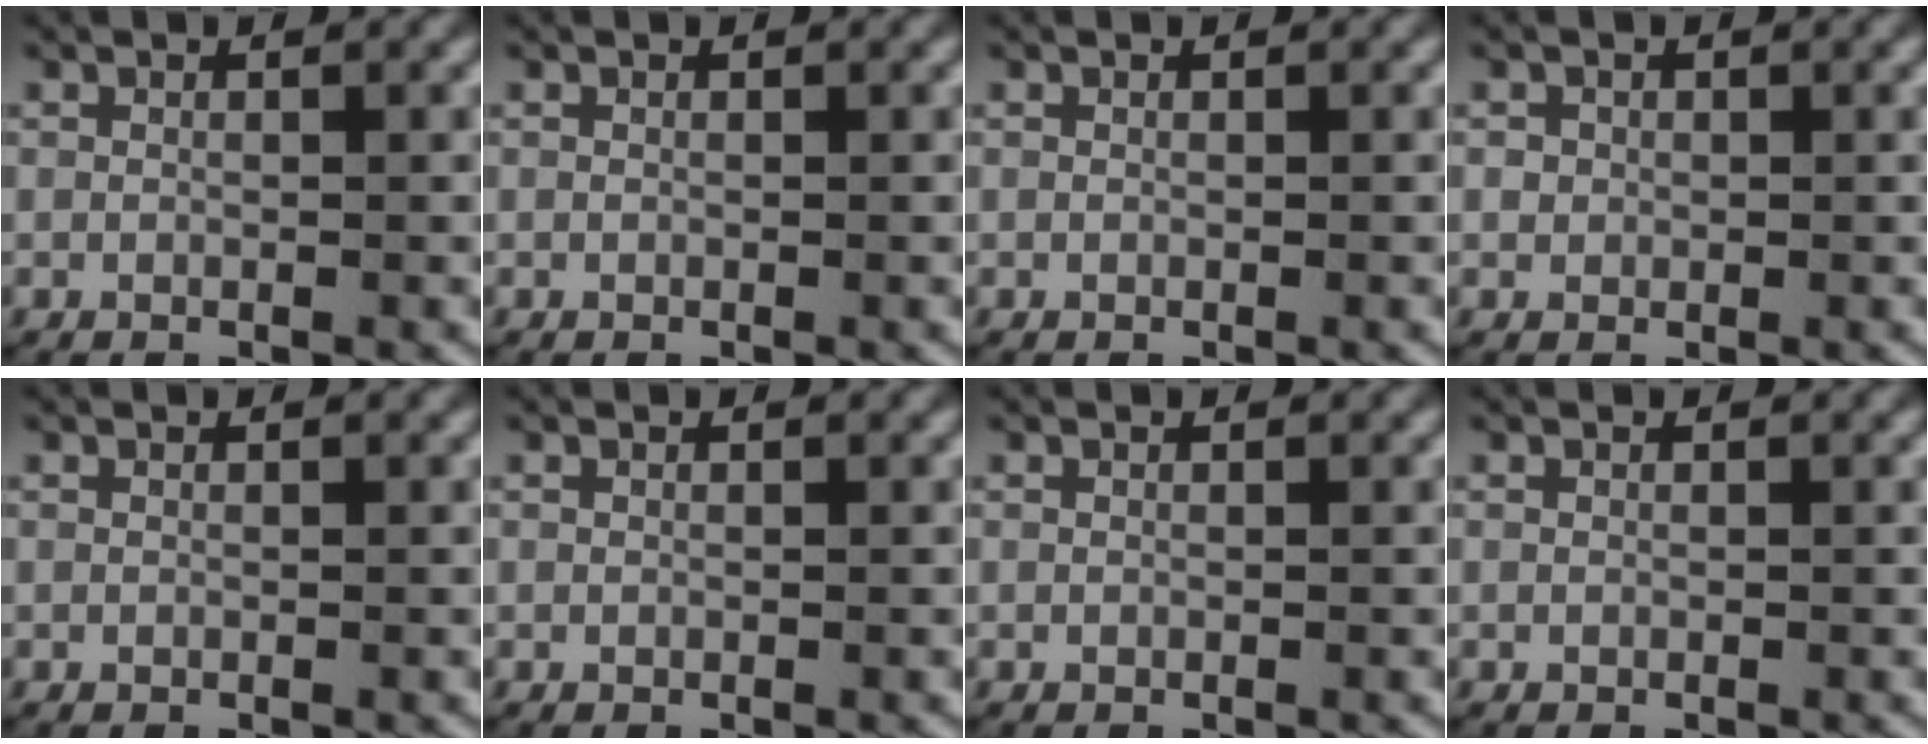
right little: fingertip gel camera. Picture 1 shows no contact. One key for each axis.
{"total": 0.0}
{"total": 0.0}
{"total": 0.9, "fx": -0.1, "fy": 0.9, "fz": -0.2, "tx": 0.008, "ty": 0.001, "tz": -0.004}
{"total": 0.0}
{"total": 0.0}
{"total": 0.0}
{"total": 0.0}